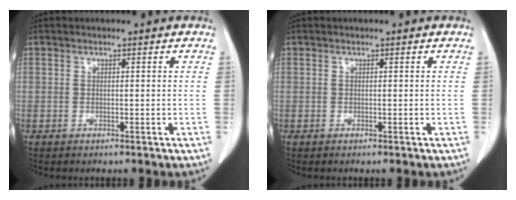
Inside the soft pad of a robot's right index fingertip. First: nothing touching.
{"total": 0.0}